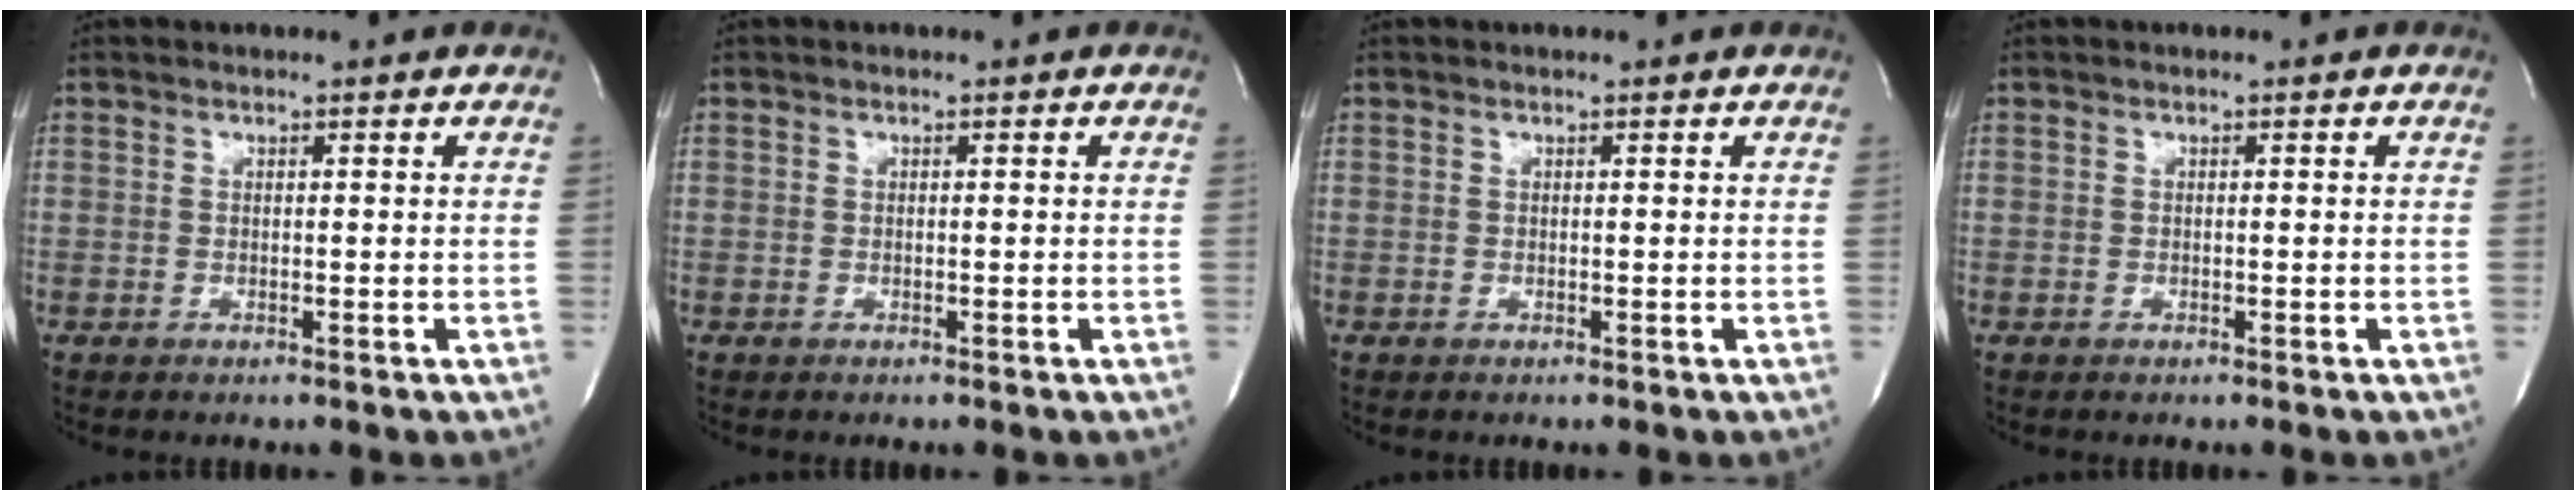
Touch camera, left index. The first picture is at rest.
{"total": 0.0}
{"total": 0.6, "force": [0.6, 0.0, 0.0], "torque": [-0.004, 0.001, 0.004]}
{"total": 0.0}